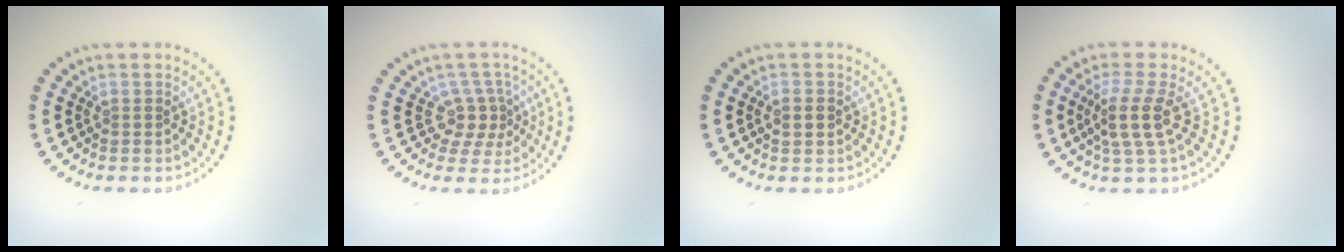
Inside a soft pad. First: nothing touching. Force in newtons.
{"total": 2.6, "press": 1.8, "slide": 1.8}
{"total": 2.0, "press": 2.0, "slide": 0.1}
{"total": 3.2, "press": 2.3, "slide": 2.2}